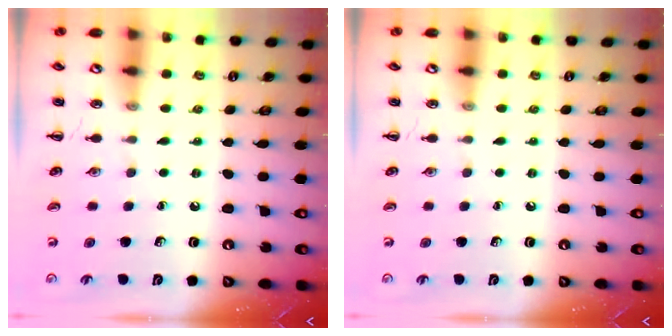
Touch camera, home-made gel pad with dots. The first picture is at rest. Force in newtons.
{"total": 0.0}